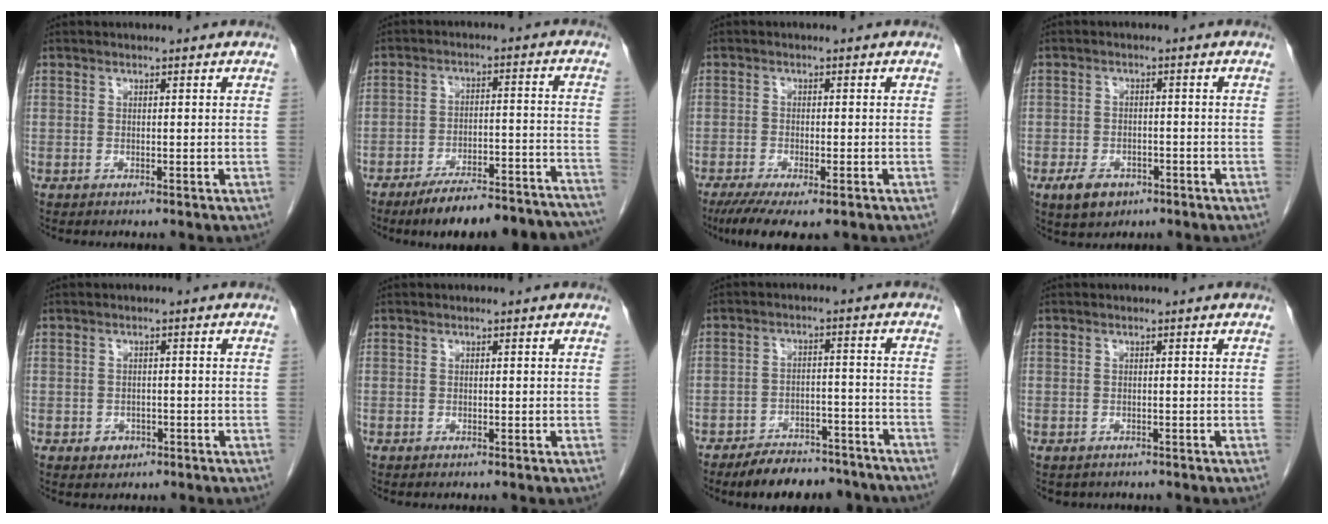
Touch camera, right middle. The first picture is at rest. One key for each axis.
{"total": 18.5, "fx": -16.4, "fy": 2.9, "fz": 8.0, "tx": -0.067, "ty": 0.025, "tz": -0.224}
{"total": 8.6, "fx": -6.0, "fy": 2.0, "fz": 5.8, "tx": -0.089, "ty": -0.020, "tz": -0.094}
{"total": 4.8, "fx": -2.8, "fy": 3.0, "fz": 2.5, "tx": -0.046, "ty": -0.001, "tz": -0.038}
{"total": 1.9, "fx": -1.0, "fy": 1.5, "fz": 0.6, "tx": -0.008, "ty": 0.005, "tz": -0.008}
{"total": 0.0}
{"total": 11.3, "fx": -9.8, "fy": 3.8, "fz": 4.1, "tx": -0.042, "ty": 0.014, "tz": -0.139}
{"total": 1.7, "fx": -1.3, "fy": 1.1, "fz": 0.3, "tx": -0.010, "ty": 0.000, "tz": -0.015}